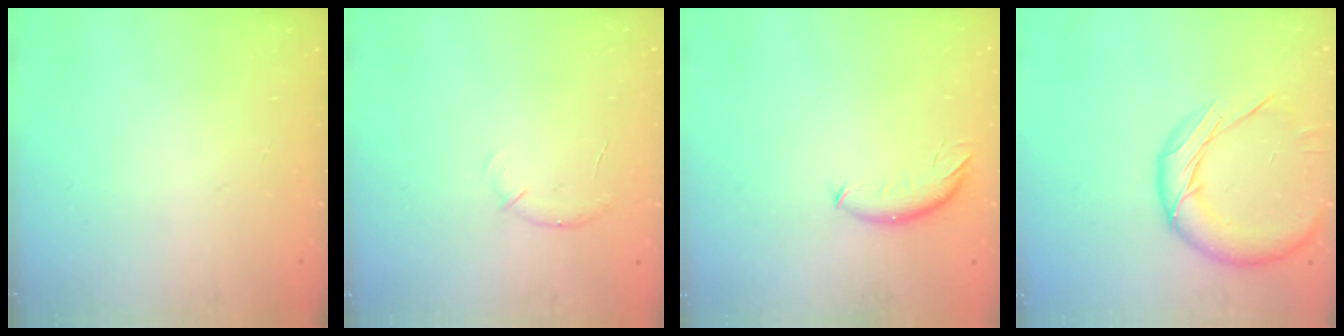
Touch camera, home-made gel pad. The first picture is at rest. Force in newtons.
{"total": 6.9, "press": 6.7, "slide": 1.8}
{"total": 7.5, "press": 7.5, "slide": 0.6}
{"total": 14.2, "press": 14.2, "slide": 0.8}